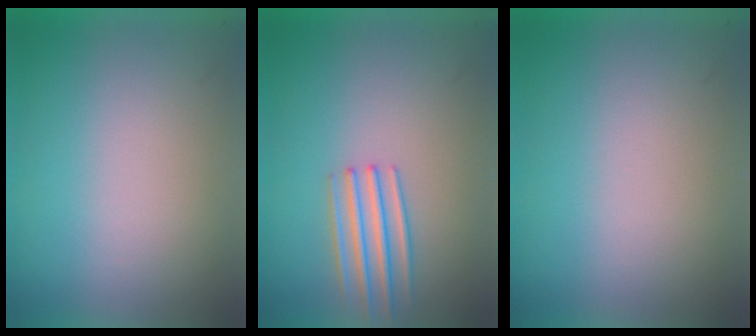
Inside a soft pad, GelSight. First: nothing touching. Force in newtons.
{"total": 2.1}
{"total": 0.0}